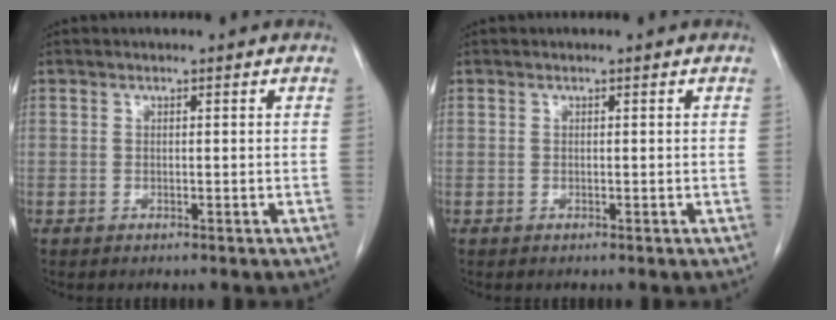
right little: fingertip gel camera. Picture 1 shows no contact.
{"total": 0.0}